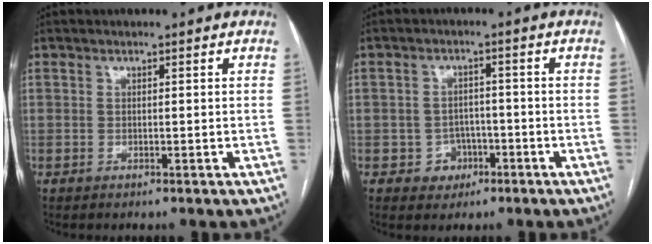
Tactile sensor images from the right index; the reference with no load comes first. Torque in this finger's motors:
{"motor_torque": [-0.13, -0.02, -0.29, -0.10]}